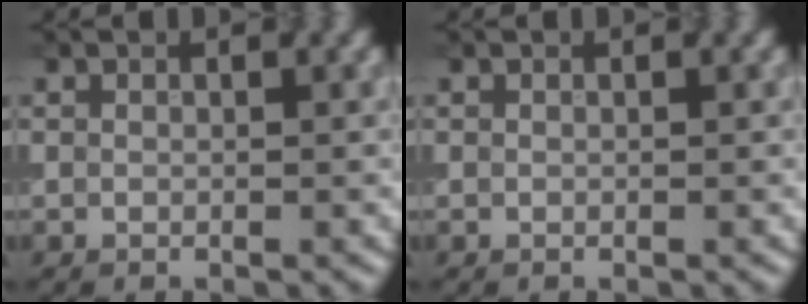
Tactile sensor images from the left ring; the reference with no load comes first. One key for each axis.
{"total": 0.0}